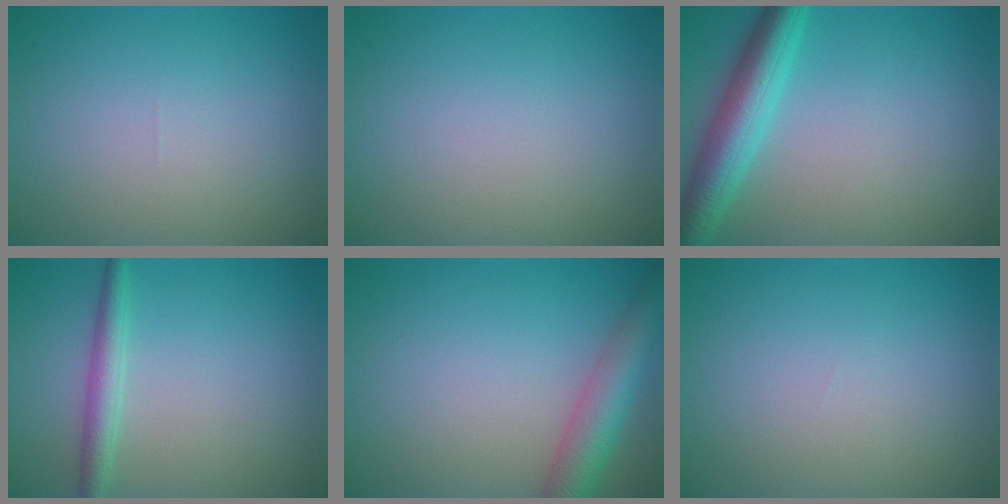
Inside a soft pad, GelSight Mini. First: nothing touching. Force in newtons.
{"total": 0.0}
{"total": 5.6, "press": 5.6, "slide": 0.2}
{"total": 2.4, "press": 2.4, "slide": 0.0}
{"total": 5.0, "press": 5.0, "slide": 0.2}
{"total": 0.0}